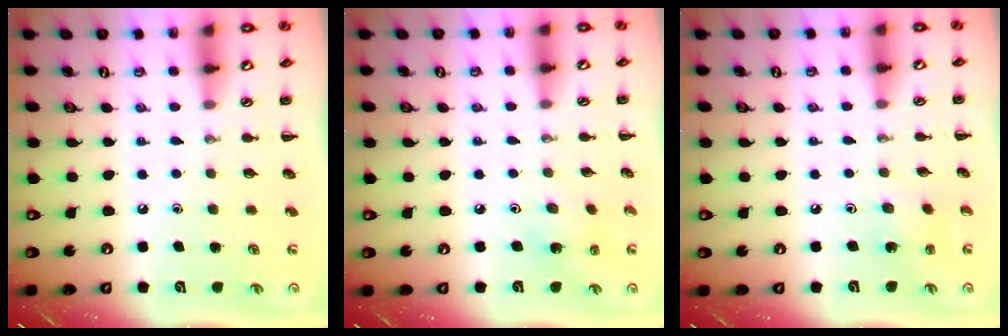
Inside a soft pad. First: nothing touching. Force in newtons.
{"total": 2.6, "press": 2.5, "slide": 0.8}
{"total": 1.4, "press": 1.2, "slide": 0.6}